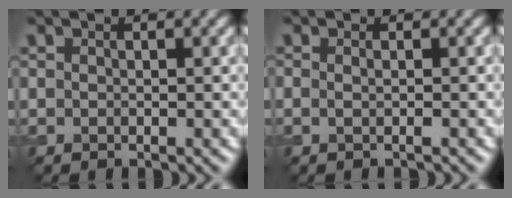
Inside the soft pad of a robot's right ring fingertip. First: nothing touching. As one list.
[{"total": 1.3, "force": [0.2, 0.6, 1.1], "torque": [-0.007, -0.001, -0.011]}]